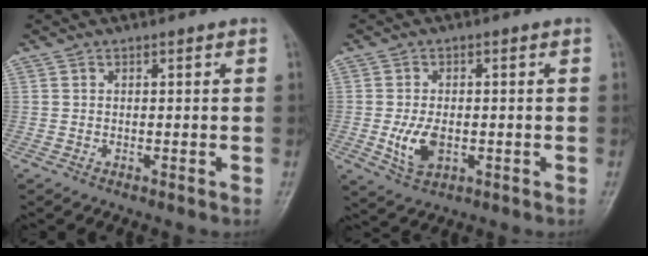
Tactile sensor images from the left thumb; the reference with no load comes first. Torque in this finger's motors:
{"motor_torque": [0.21, 0.30, 0.86, -0.02, 0.08]}